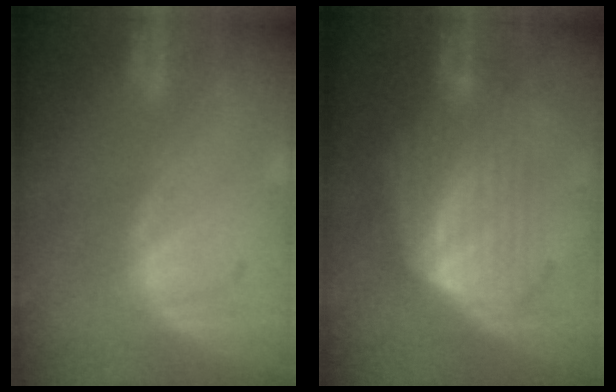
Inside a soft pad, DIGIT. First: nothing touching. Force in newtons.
{"total": 7.0, "press": 6.4, "slide": 2.8}